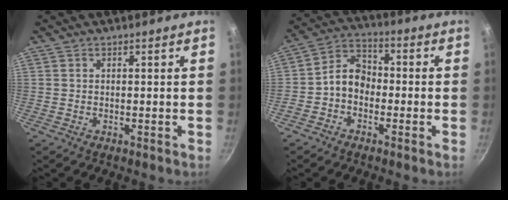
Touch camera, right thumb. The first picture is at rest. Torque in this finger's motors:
{"motor_torque": [0.92, 1.16, 0.91, -0.42, 0.00]}